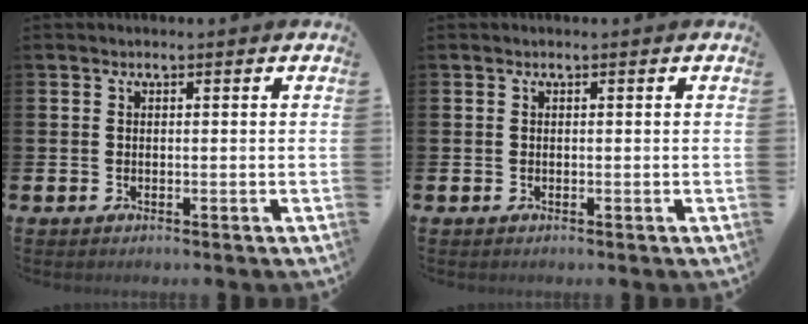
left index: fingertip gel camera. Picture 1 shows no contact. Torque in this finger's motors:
{"motor_torque": [0.00, 0.00, 0.00, 0.00]}